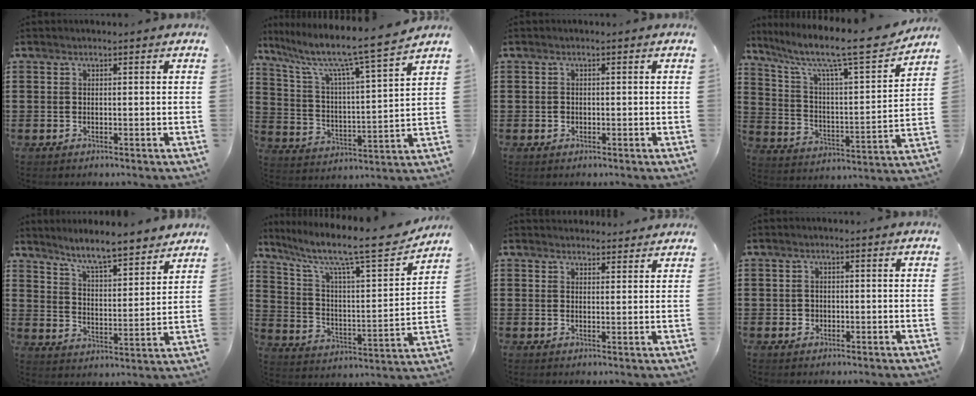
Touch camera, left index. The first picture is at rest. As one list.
[{"total": 8.6, "force": [7.1, 0.1, 4.9], "torque": [-0.119, -0.057, 0.106]}, {"total": 0.5, "force": [0.0, 0.5, 0.2], "torque": [-0.005, 0.003, -0.001]}, {"total": 10.5, "force": [8.5, 1.2, 6.0], "torque": [-0.143, -0.058, 0.135]}, {"total": 6.8, "force": [6.2, 0.1, 2.7], "torque": [-0.076, -0.037, 0.107]}, {"total": 11.5, "force": [9.0, 1.7, 6.9], "torque": [-0.152, -0.059, 0.144]}, {"total": 2.5, "force": [2.4, 0.4, 0.0], "torque": [-0.006, -0.005, 0.048]}, {"total": 1.0, "force": [0.1, 0.9, 0.3], "torque": [-0.010, 0.006, 0.000]}]